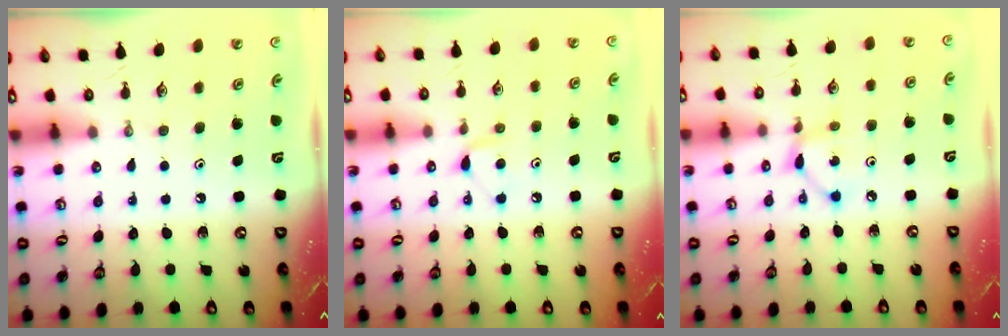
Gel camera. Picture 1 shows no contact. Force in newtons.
{"total": 6.5, "press": 6.4, "slide": 0.7}
{"total": 4.5, "press": 4.5, "slide": 0.1}